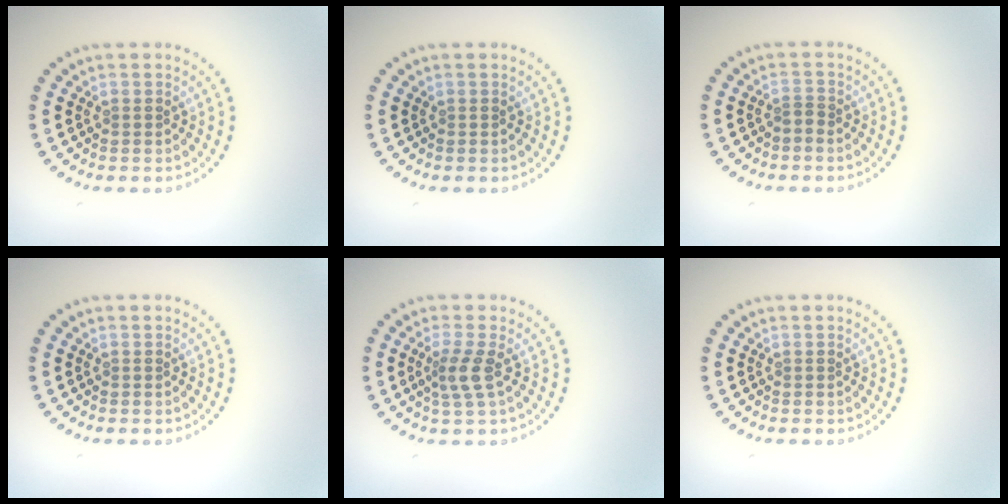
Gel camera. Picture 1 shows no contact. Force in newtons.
{"total": 0.0}
{"total": 0.8, "press": 0.4, "slide": 0.6}
{"total": 0.0}
{"total": 2.5, "press": 1.9, "slide": 1.6}
{"total": 0.0}